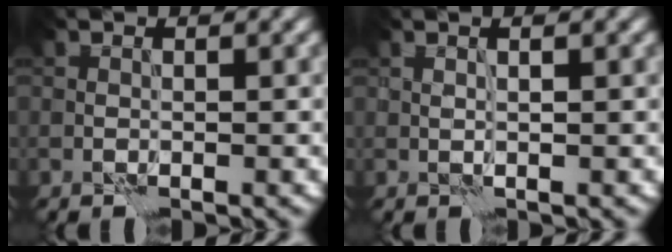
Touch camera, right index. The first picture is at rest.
{"total": 0.9, "force": [0.6, -0.2, 0.6], "torque": [-0.012, -0.002, 0.011]}